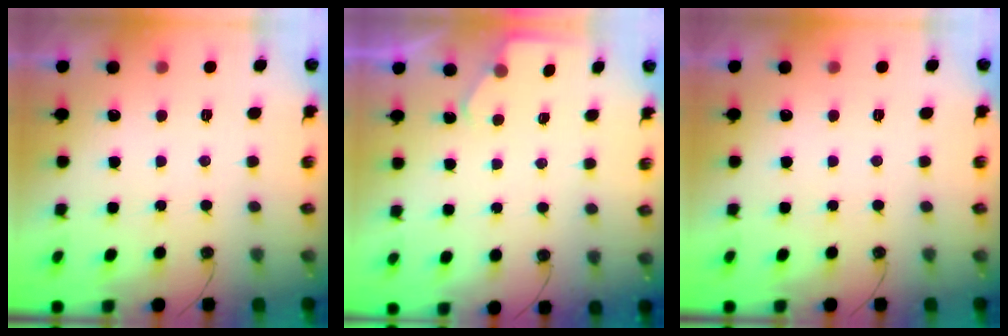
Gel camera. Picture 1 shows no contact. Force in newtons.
{"total": 1.8, "press": 1.7, "slide": 0.3}
{"total": 0.0}